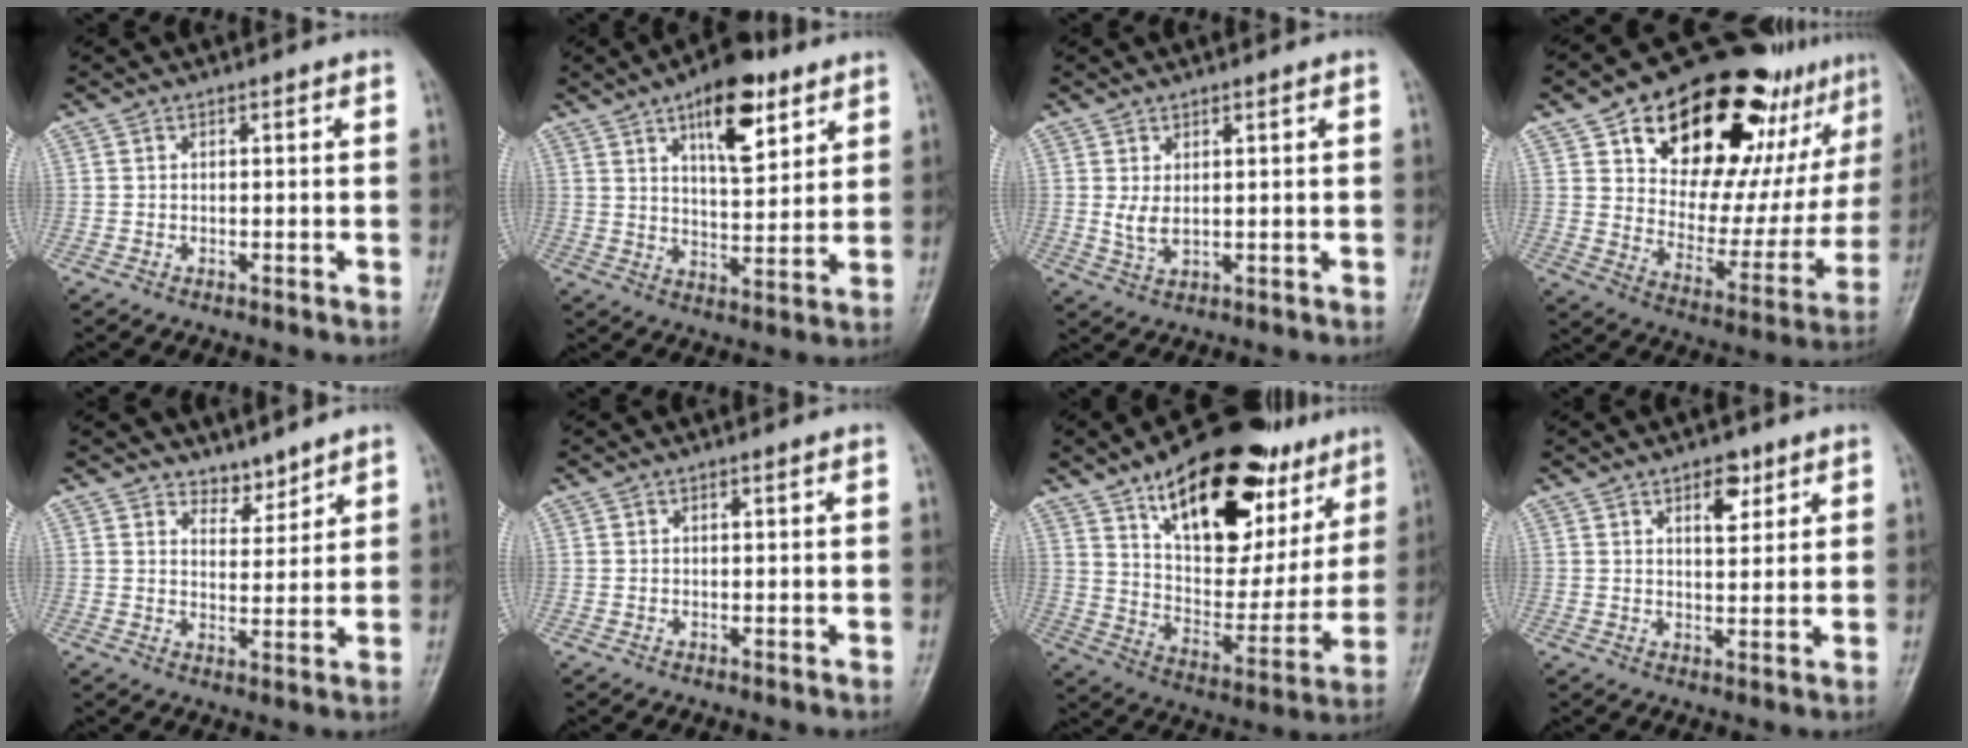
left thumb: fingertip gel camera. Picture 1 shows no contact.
{"total": 12.9, "force": [7.0, 5.4, 9.4], "torque": [-0.115, -0.035, 0.109]}
{"total": 3.1, "force": [0.7, 1.4, 2.7], "torque": [-0.052, -0.009, 0.023]}
{"total": 30.3, "force": [16.3, 15.5, 20.3], "torque": [-0.246, -0.028, 0.251]}
{"total": 3.8, "force": [3.4, 1.6, 0.4], "torque": [0.015, -0.030, 0.058]}
{"total": 0.0}
{"total": 28.3, "force": [15.4, 13.8, 19.3], "torque": [-0.241, -0.032, 0.244]}
{"total": 4.7, "force": [2.6, 2.4, 3.1], "torque": [-0.026, -0.014, 0.038]}